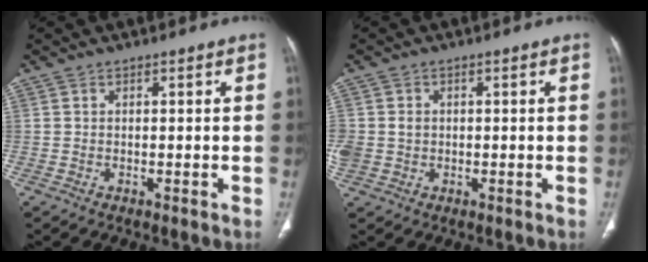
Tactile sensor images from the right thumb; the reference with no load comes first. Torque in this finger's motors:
{"motor_torque": [0.48, 0.48, 0.19, -0.15, 0.14]}